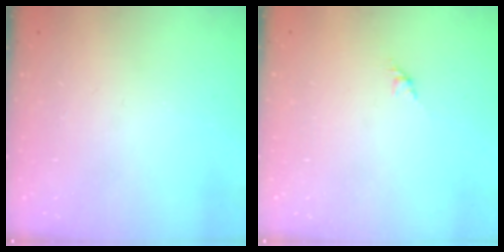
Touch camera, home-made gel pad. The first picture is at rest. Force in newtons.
{"total": 1.6, "press": 1.5, "slide": 0.7}